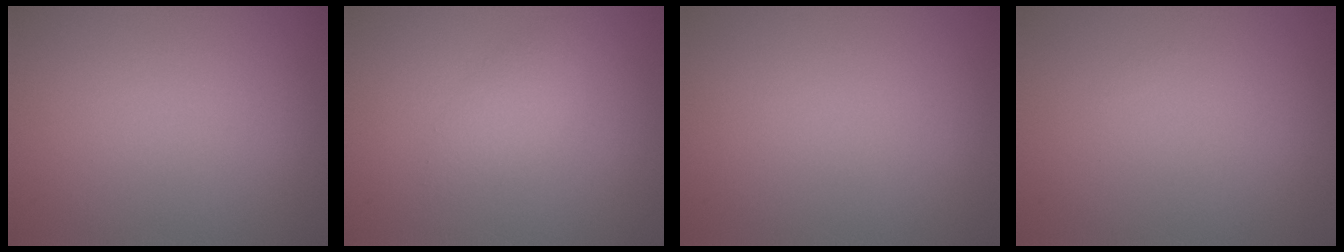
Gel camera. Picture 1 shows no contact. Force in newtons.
{"total": 1.7, "press": 1.7, "slide": 0.1}
{"total": 0.0}
{"total": 0.0}